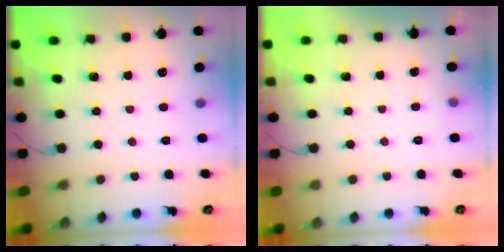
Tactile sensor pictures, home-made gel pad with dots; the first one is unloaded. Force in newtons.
{"total": 3.0, "press": 2.8, "slide": 1.3}